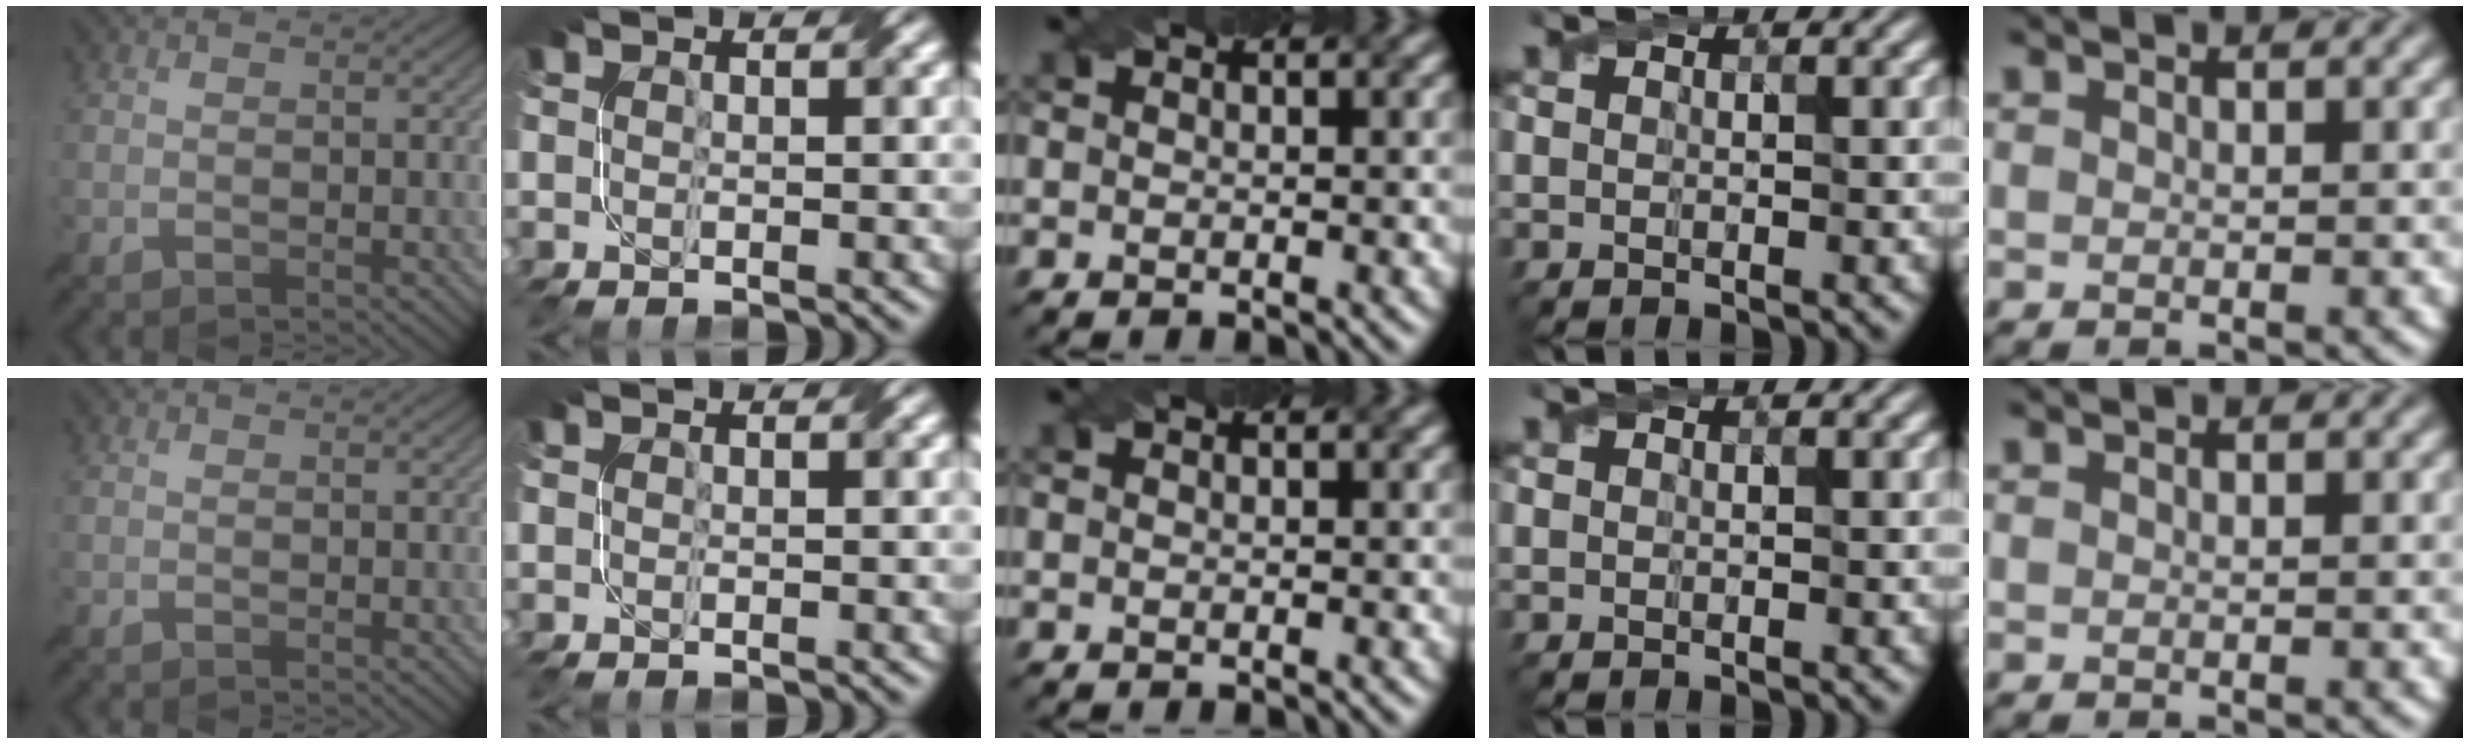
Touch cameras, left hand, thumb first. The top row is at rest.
{}